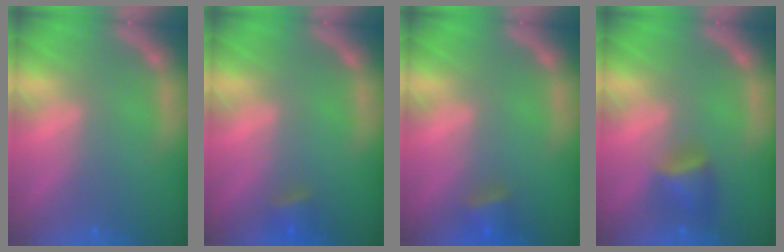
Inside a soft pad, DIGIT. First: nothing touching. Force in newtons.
{"total": 1.9}
{"total": 2.4}
{"total": 2.9}